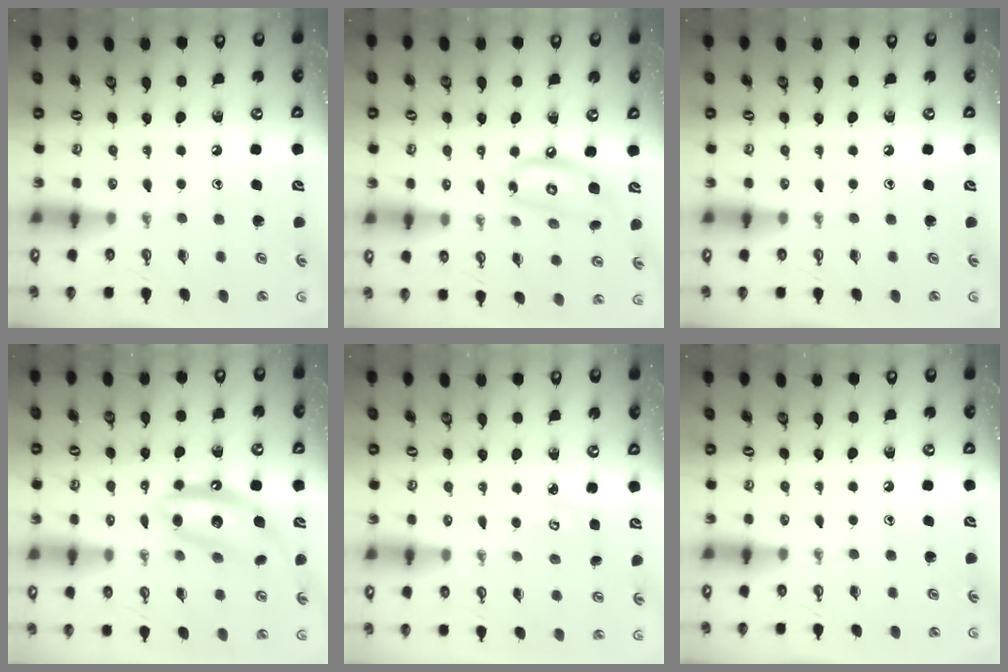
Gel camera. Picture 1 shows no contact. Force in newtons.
{"total": 11.7, "press": 11.6, "slide": 1.1}
{"total": 0.0}
{"total": 12.4, "press": 12.4, "slide": 1.0}
{"total": 2.7, "press": 2.7, "slide": 0.3}
{"total": 0.0}